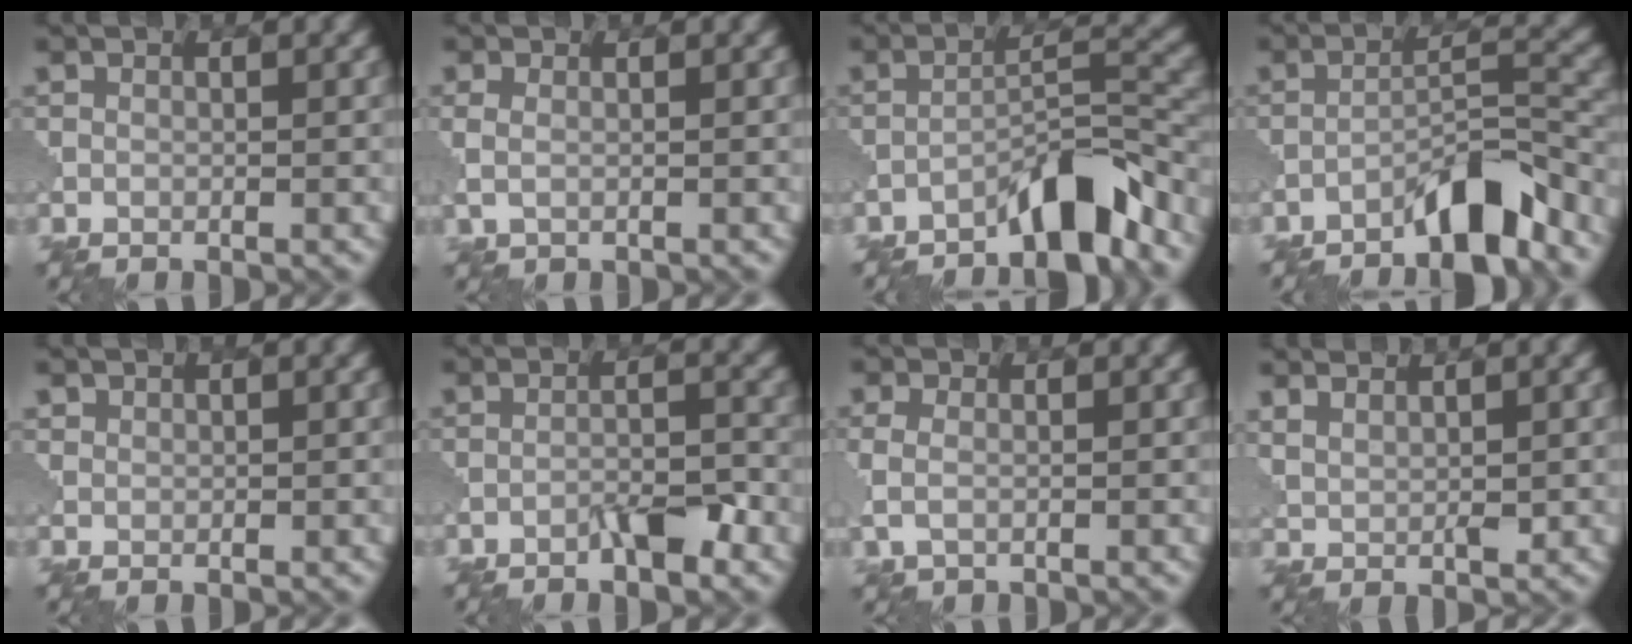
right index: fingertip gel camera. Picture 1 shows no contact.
{"total": 1.5, "force": [0.2, 0.8, 1.3], "torque": [-0.031, -0.001, 0.003]}
{"total": 5.9, "force": [-4.7, 0.9, 3.6], "torque": [-0.051, 0.017, -0.083]}
{"total": 5.9, "force": [-4.6, 0.9, 3.5], "torque": [-0.051, 0.016, -0.082]}
{"total": 0.9, "force": [0.6, 0.6, 0.2], "torque": [-0.002, 0.001, 0.013]}
{"total": 3.2, "force": [-2.0, 0.7, 2.3], "torque": [-0.041, 0.008, -0.038]}
{"total": 2.0, "force": [0.0, 1.3, 1.6], "torque": [-0.040, -0.001, -0.004]}
{"total": 2.6, "force": [1.9, 0.9, 1.5], "torque": [-0.033, 0.000, 0.041]}